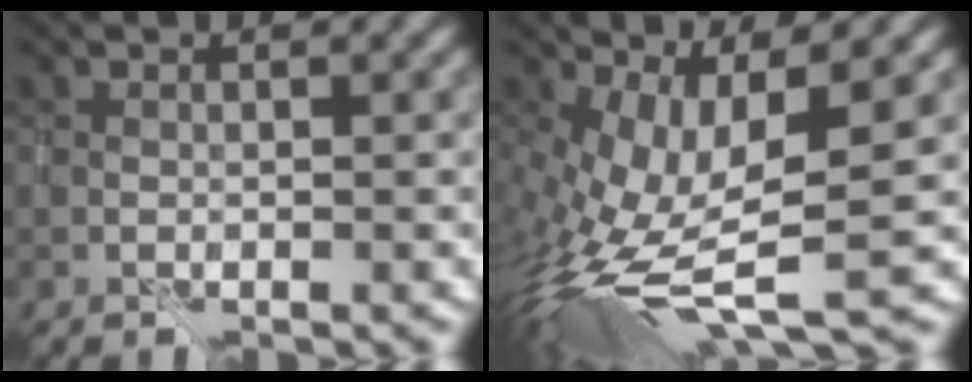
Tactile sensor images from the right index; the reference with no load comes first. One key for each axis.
{"total": 10.7, "fx": -1.3, "fy": 3.7, "fz": 9.9, "tx": -0.220, "ty": -0.017, "tz": -0.018}